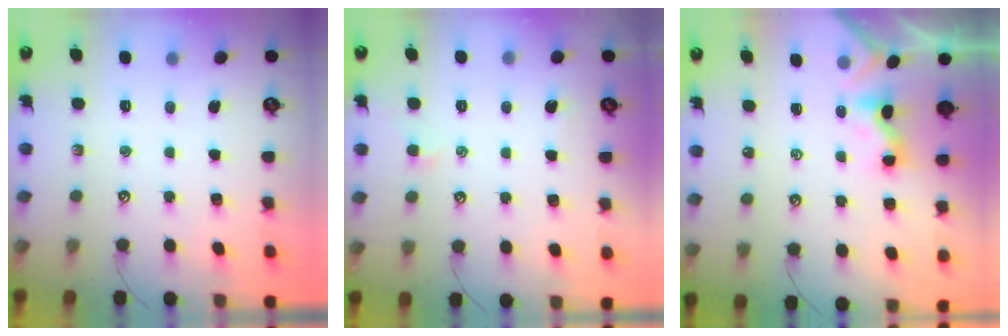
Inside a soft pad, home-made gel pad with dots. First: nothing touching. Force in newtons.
{"total": 0.6, "press": 0.3, "slide": 0.5}
{"total": 1.7, "press": 1.6, "slide": 0.5}